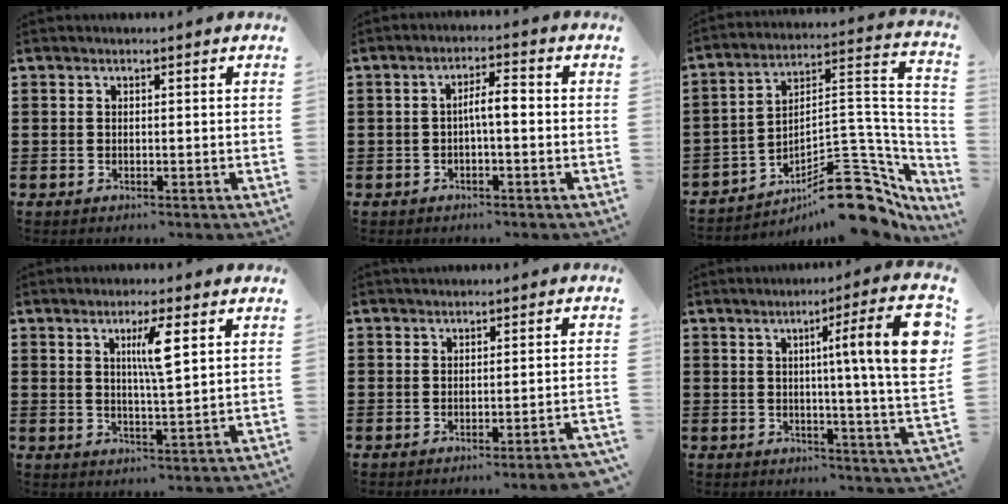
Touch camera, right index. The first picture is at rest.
{"total": 3.4, "force": [-0.4, 0.7, 3.3], "torque": [-0.062, 0.008, -0.011]}
{"total": 13.2, "force": [-9.1, 4.7, 8.3], "torque": [-0.099, 0.029, -0.164]}
{"total": 5.2, "force": [1.9, 0.5, 4.8], "torque": [-0.092, 0.001, 0.024]}
{"total": 1.5, "force": [-1.2, -0.4, 0.9], "torque": [-0.015, -0.001, -0.023]}
{"total": 13.0, "force": [2.8, 0.1, 12.7], "torque": [-0.192, -0.022, 0.037]}